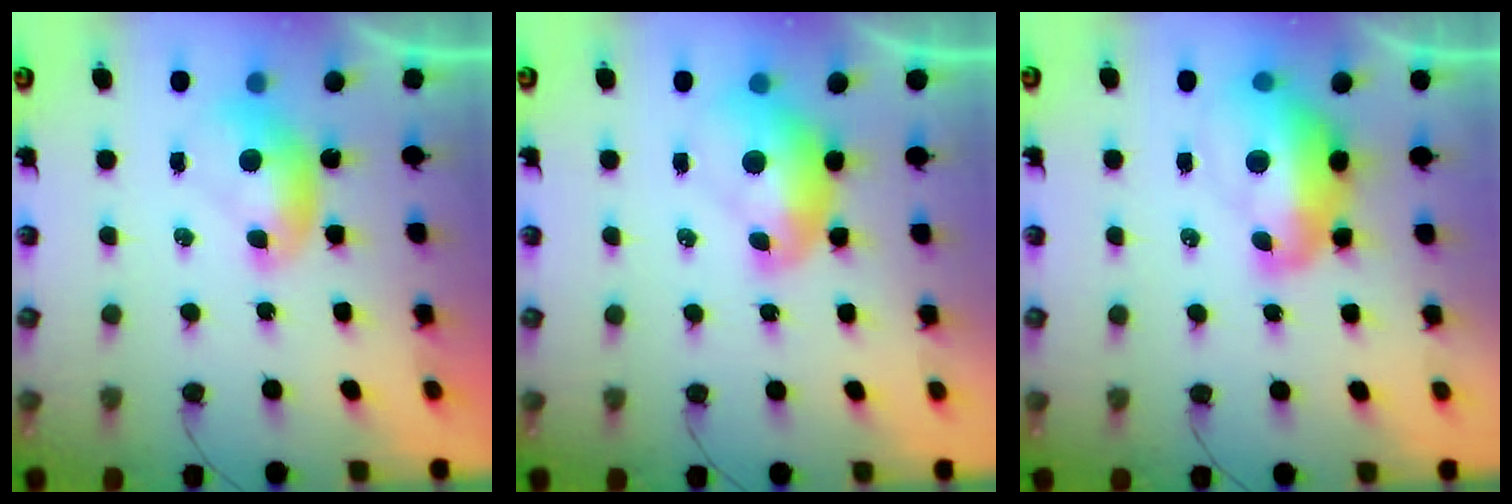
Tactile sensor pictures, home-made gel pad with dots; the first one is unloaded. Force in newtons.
{"total": 2.3, "press": 2.2, "slide": 0.7}
{"total": 8.3, "press": 8.2, "slide": 1.1}